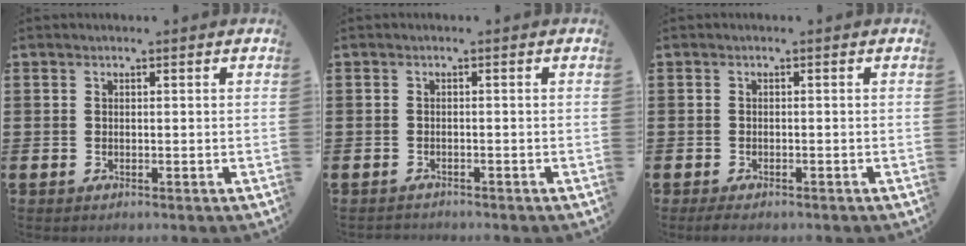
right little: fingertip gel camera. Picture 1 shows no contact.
{"total": 0.6, "force": [-0.6, 0.1, -0.1], "torque": [0.001, -0.002, -0.013]}
{"total": 0.9, "force": [-0.6, 0.3, 0.6], "torque": [-0.013, -0.001, -0.012]}